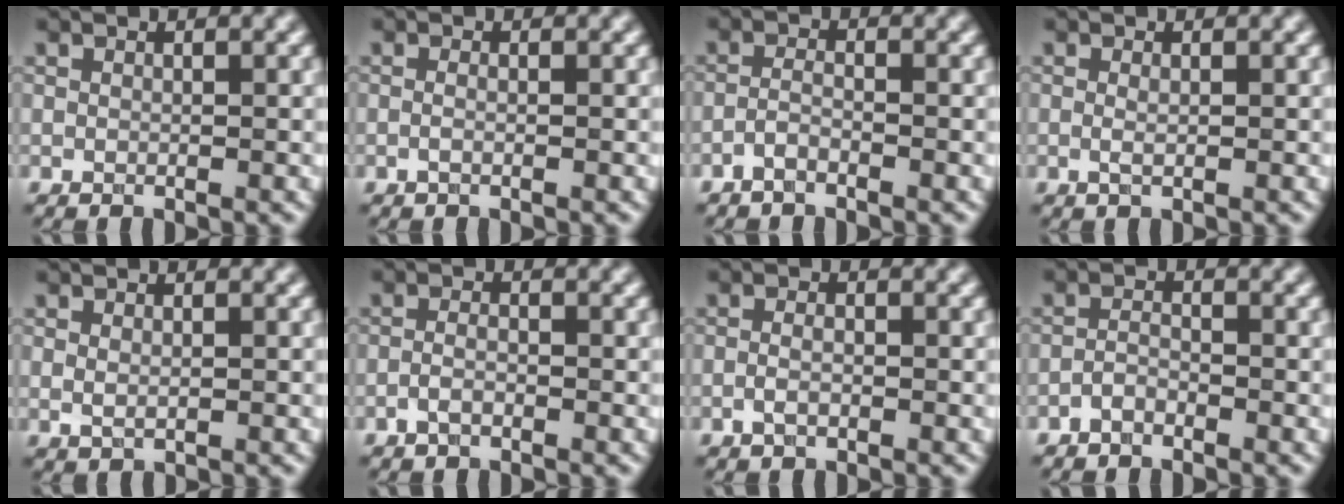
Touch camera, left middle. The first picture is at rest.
{"total": 0.7, "force": [-0.2, 0.2, 0.6], "torque": [-0.016, -0.005, -0.008]}
{"total": 1.5, "force": [-1.1, 0.4, 0.9], "torque": [-0.021, 0.004, -0.027]}
{"total": 0.9, "force": [0.0, 0.2, 0.9], "torque": [-0.019, -0.003, -0.002]}
{"total": 1.1, "force": [0.1, 0.6, 0.9], "torque": [-0.019, -0.002, 0.005]}
{"total": 1.4, "force": [-0.8, 0.5, 1.0], "torque": [-0.023, 0.002, -0.019]}
{"total": 1.4, "force": [-0.6, 0.7, 1.1], "torque": [-0.025, 0.000, -0.014]}
{"total": 1.4, "force": [-1.1, 0.5, 0.6], "torque": [-0.013, 0.005, -0.026]}